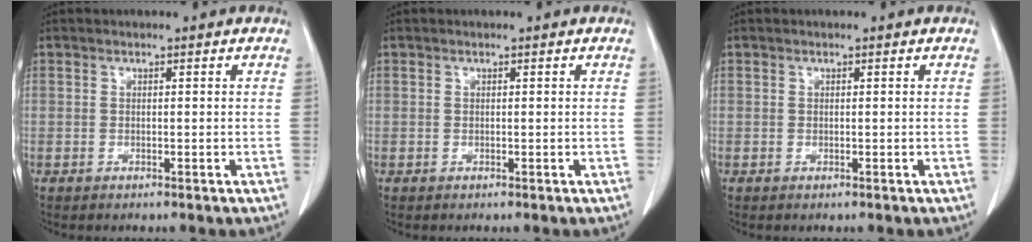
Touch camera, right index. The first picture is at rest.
{"total": 0.0}
{"total": 0.0}